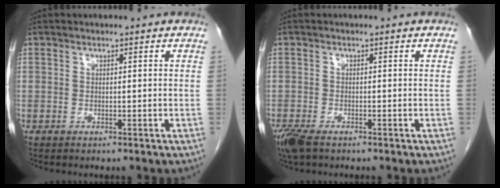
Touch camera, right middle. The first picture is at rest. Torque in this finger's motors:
{"motor_torque": [0.55, -0.42, 0.21, 0.08]}